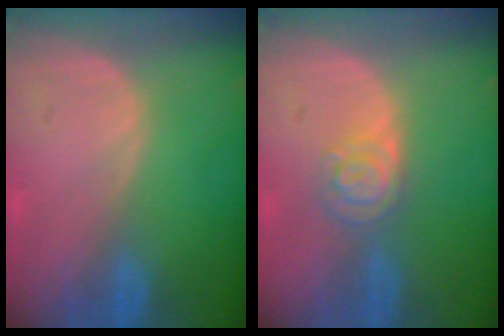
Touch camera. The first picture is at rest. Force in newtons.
{"total": 4.6, "press": 4.0, "slide": 2.3}